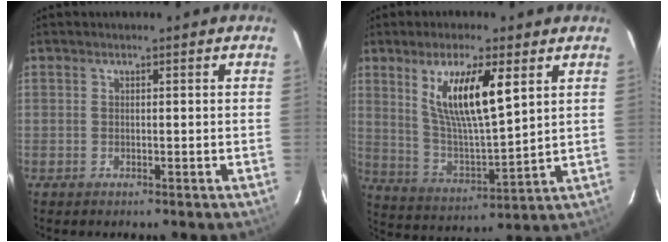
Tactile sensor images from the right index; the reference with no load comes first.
{"total": 13.4, "force": [5.8, 2.9, 11.7], "torque": [-0.212, -0.006, 0.119]}